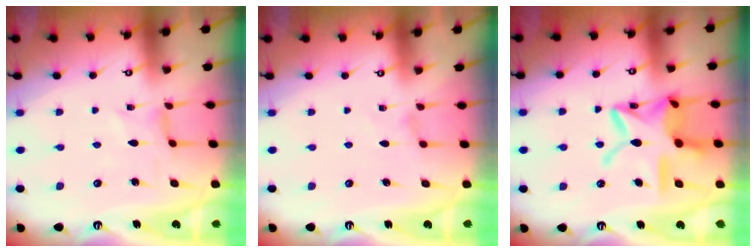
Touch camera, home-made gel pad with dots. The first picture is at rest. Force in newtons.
{"total": 0.0}
{"total": 17.9, "press": 17.8, "slide": 1.4}